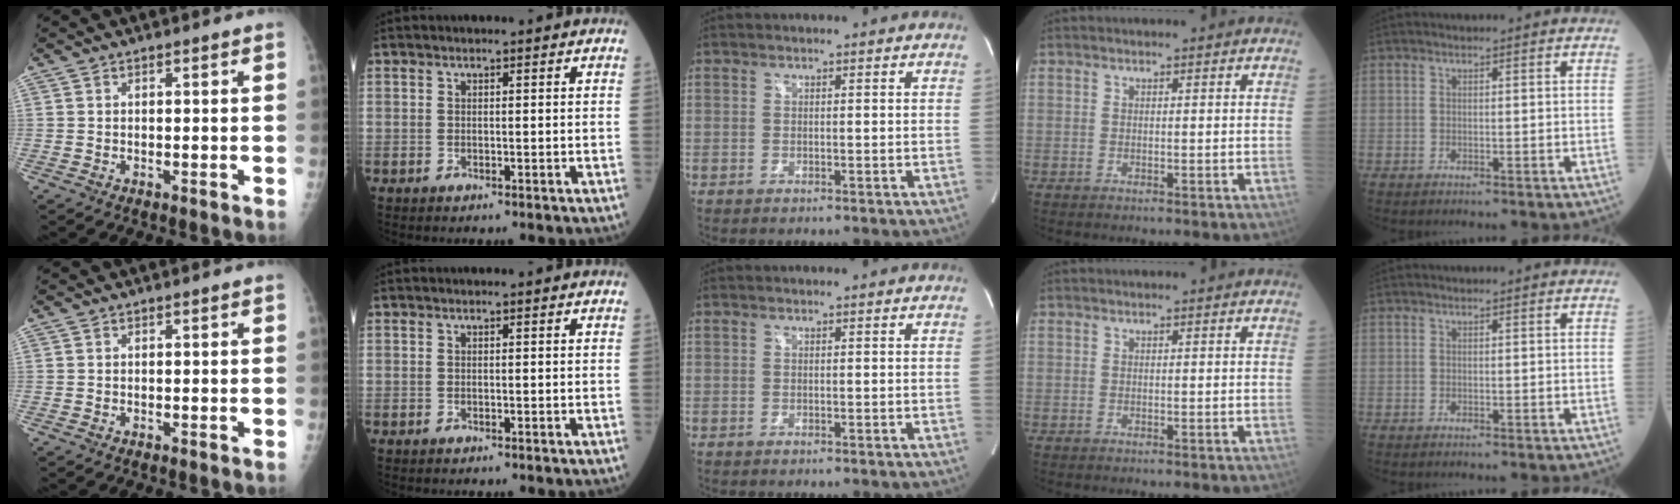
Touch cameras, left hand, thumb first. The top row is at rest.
{}